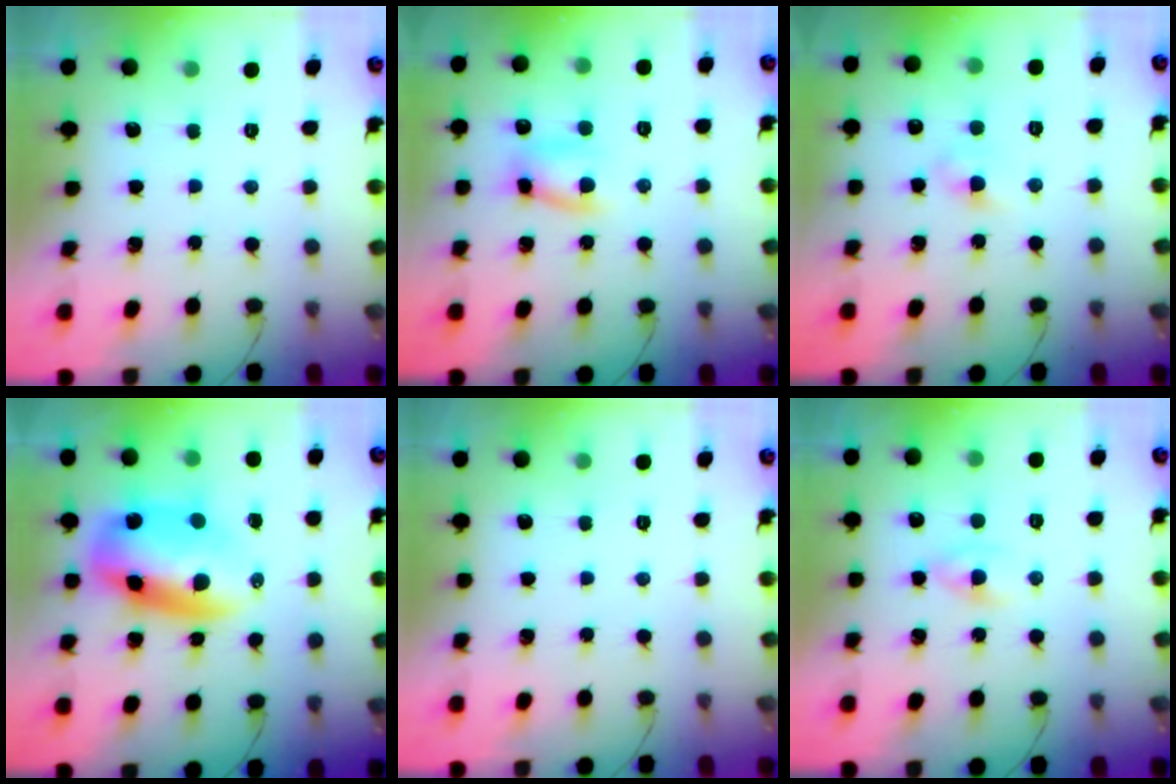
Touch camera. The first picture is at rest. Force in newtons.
{"total": 7.4, "press": 7.4, "slide": 0.7}
{"total": 3.3, "press": 3.2, "slide": 1.1}
{"total": 12.3, "press": 12.0, "slide": 2.9}
{"total": 0.0}
{"total": 1.4, "press": 1.1, "slide": 0.9}